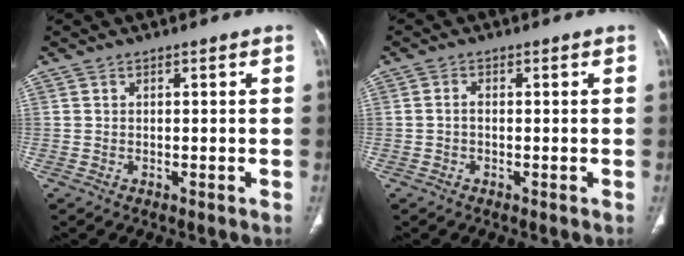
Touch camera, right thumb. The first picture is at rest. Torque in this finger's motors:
{"motor_torque": [-0.12, 0.05, -0.09, -0.10, 0.10]}